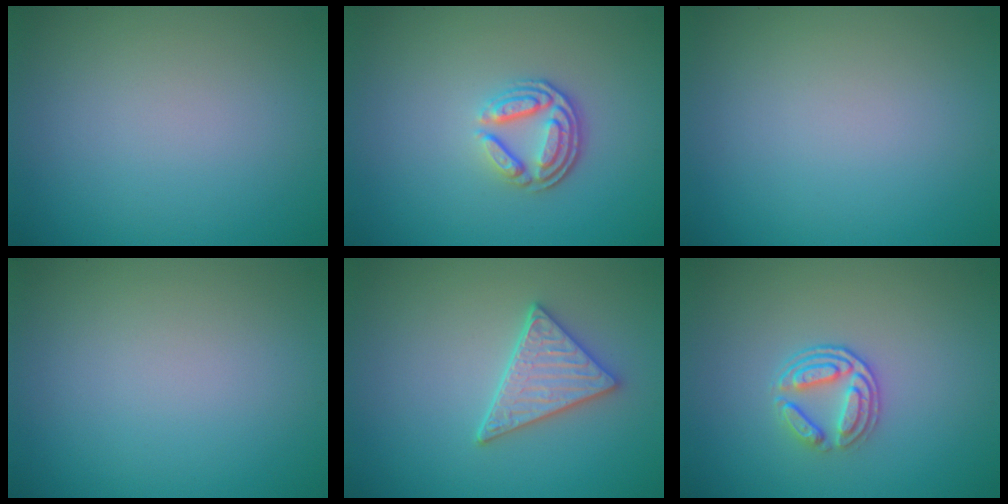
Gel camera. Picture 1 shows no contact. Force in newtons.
{"total": 3.7, "press": 2.7, "slide": 2.4}
{"total": 0.0}
{"total": 0.0}
{"total": 3.3, "press": 3.1, "slide": 1.2}
{"total": 2.6, "press": 2.1, "slide": 1.6}